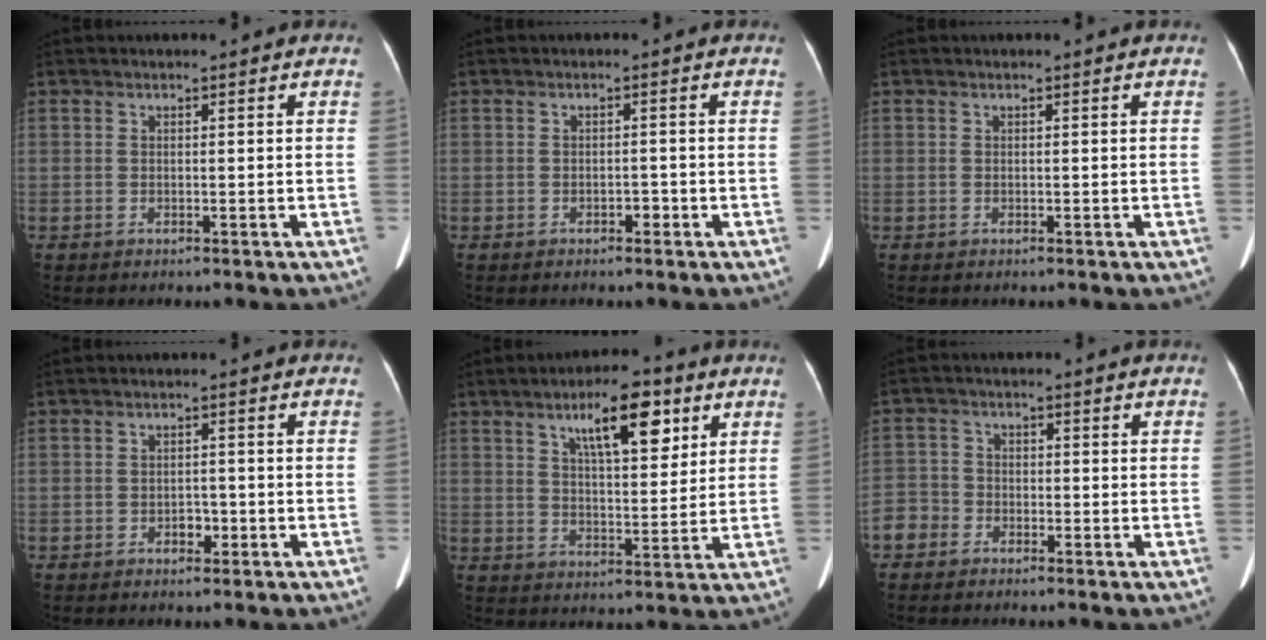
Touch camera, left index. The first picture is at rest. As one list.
[{"total": 1.1, "force": [-0.8, 0.6, 0.6], "torque": [-0.009, 0.003, -0.013]}, {"total": 0.0}, {"total": 1.8, "force": [-1.0, 1.2, 1.0], "torque": [-0.013, 0.005, -0.015]}, {"total": 10.0, "force": [5.2, 3.2, 7.9], "torque": [-0.127, 0.013, 0.085]}, {"total": 5.9, "force": [-3.4, 4.6, 1.0], "torque": [-0.034, 0.014, -0.072]}]